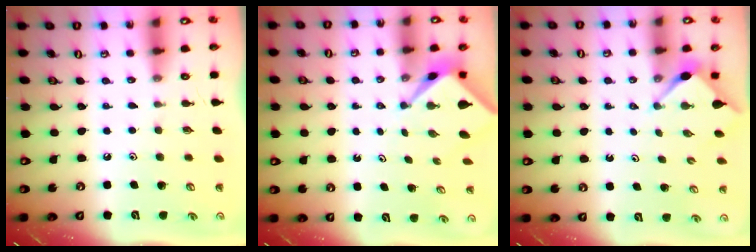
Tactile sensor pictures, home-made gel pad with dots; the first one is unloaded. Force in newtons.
{"total": 2.3, "press": 2.3, "slide": 0.3}
{"total": 2.6, "press": 2.6, "slide": 0.4}